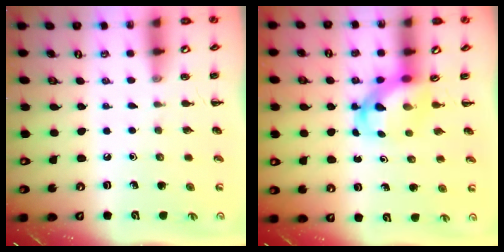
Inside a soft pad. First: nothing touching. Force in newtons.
{"total": 4.4, "press": 4.3, "slide": 0.7}